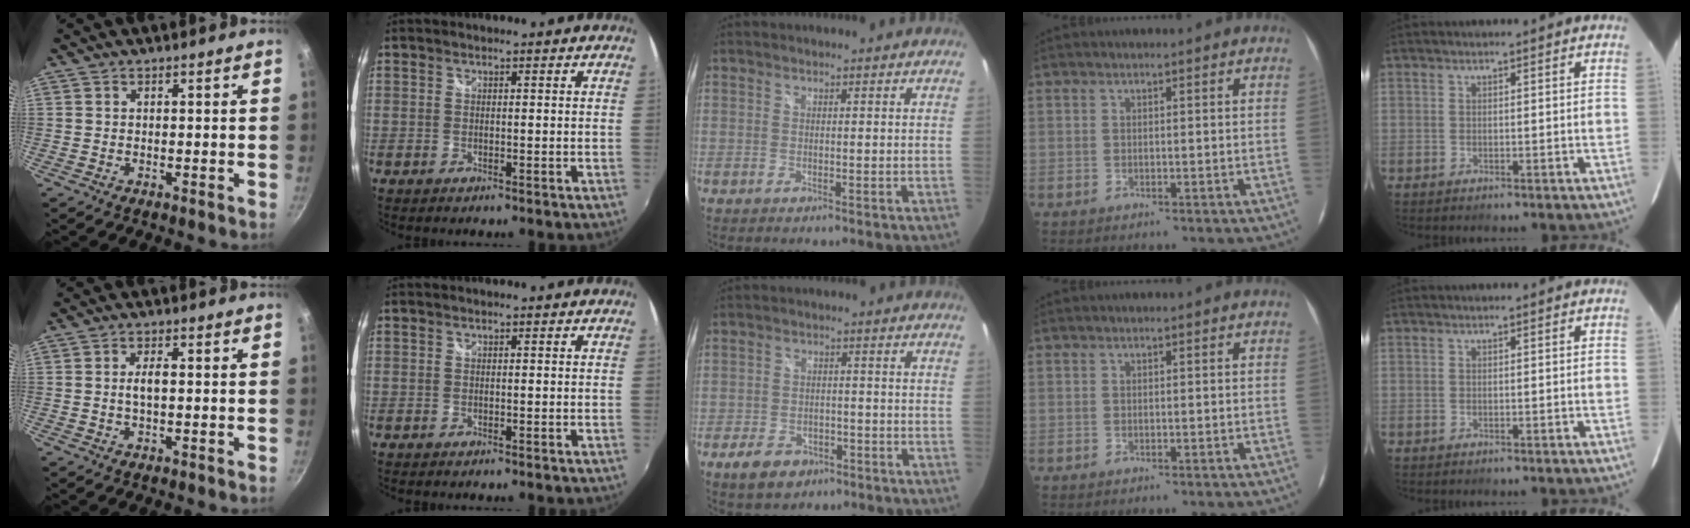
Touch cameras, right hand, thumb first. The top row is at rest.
{"thumb": {"total": 3.0, "force": [0.0, 1.1, 2.7], "torque": [-0.054, 0.007, -0.002]}, "middle": {"total": 7.1, "force": [-4.2, 4.6, 3.4], "torque": [-0.089, -0.001, -0.060]}}